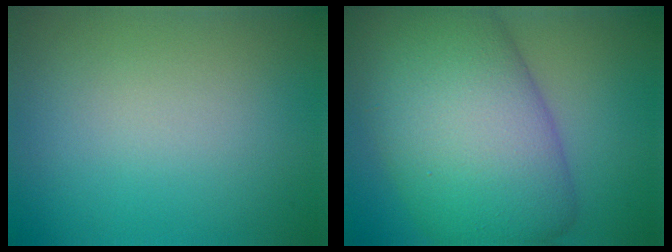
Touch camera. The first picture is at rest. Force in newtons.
{"total": 14.6, "press": 14.6, "slide": 0.6}